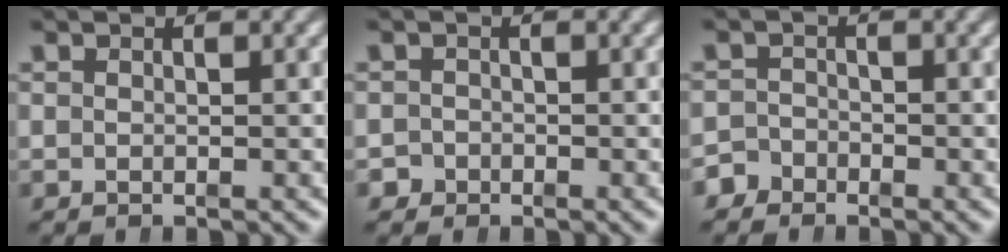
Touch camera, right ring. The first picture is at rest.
{"total": 2.3, "force": [-1.5, 1.7, -0.2], "torque": [-0.001, -0.017, -0.023]}
{"total": 2.7, "force": [-2.3, 1.5, -0.1], "torque": [0.002, -0.014, -0.039]}